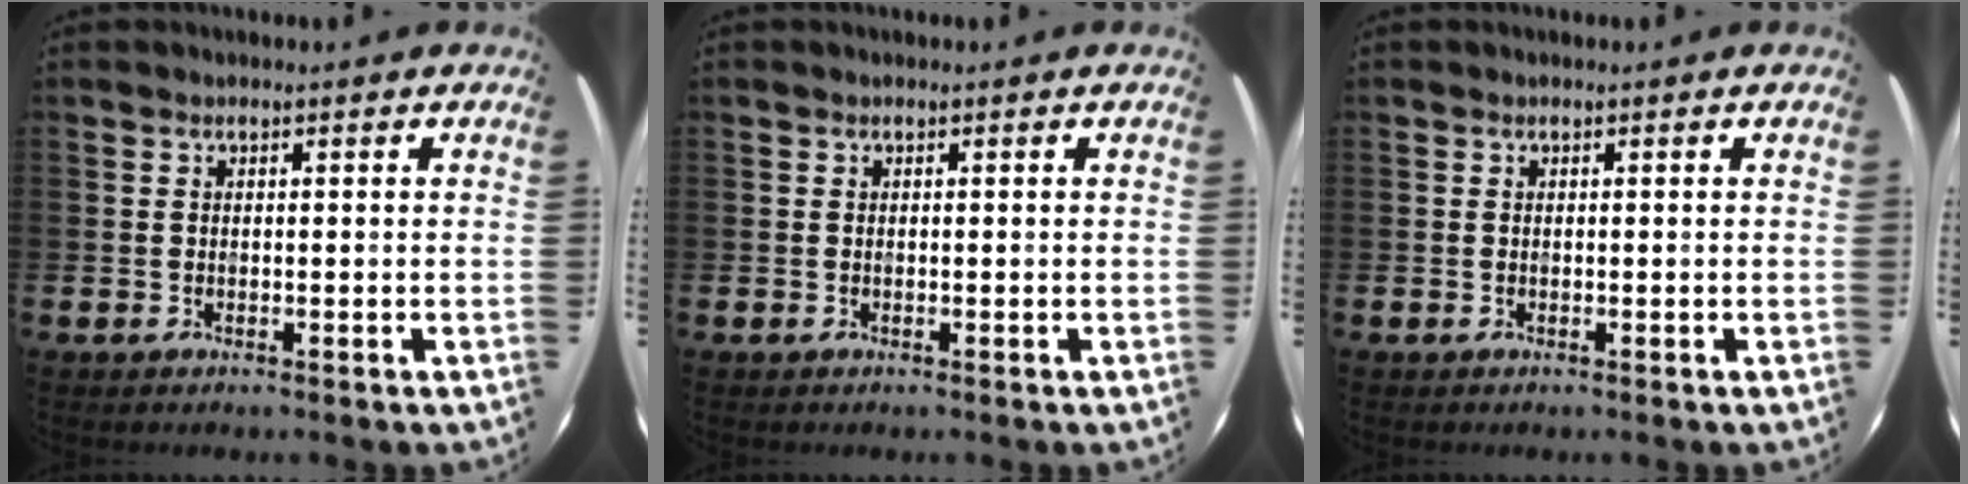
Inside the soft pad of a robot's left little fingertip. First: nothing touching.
{"total": 0.0}
{"total": 0.0}